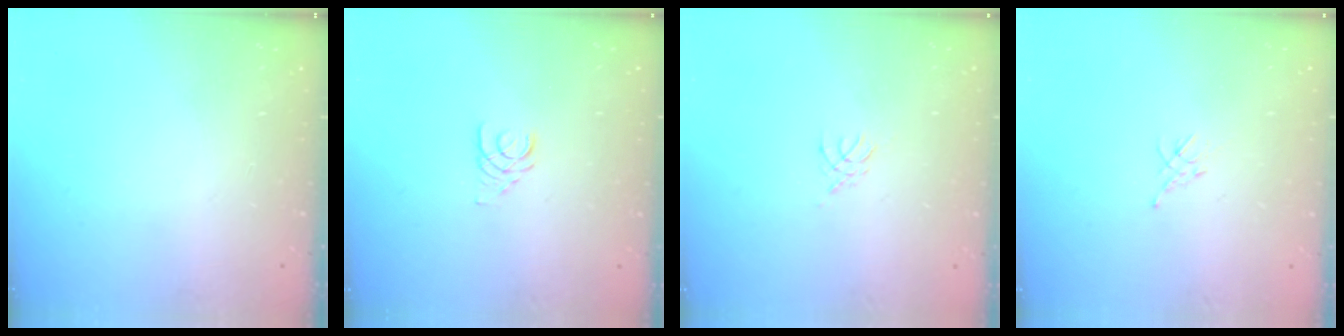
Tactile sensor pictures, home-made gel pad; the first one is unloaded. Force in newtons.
{"total": 2.5, "press": 2.5, "slide": 0.3}
{"total": 2.7, "press": 2.6, "slide": 0.6}
{"total": 3.1, "press": 3.0, "slide": 0.8}